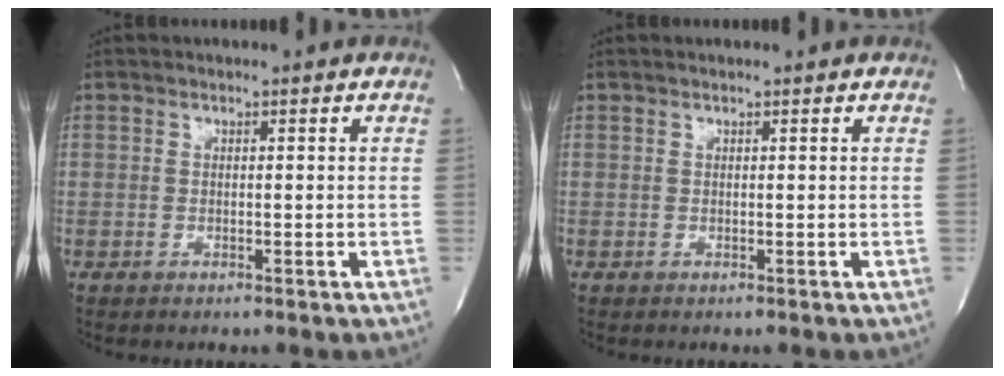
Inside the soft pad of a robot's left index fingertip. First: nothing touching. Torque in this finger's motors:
{"motor_torque": [0.00, 0.00, 0.00, 0.00]}